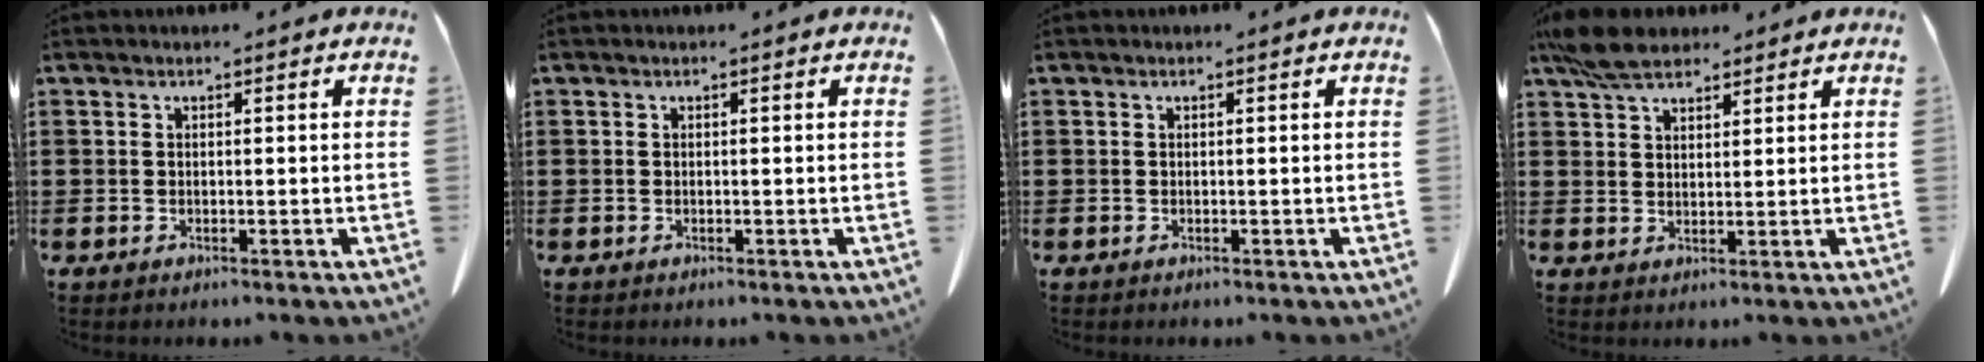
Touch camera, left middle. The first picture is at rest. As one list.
[{"total": 0.0}, {"total": 0.0}, {"total": 6.3, "force": [5.1, 2.3, 2.9], "torque": [-0.071, -0.004, 0.098]}]